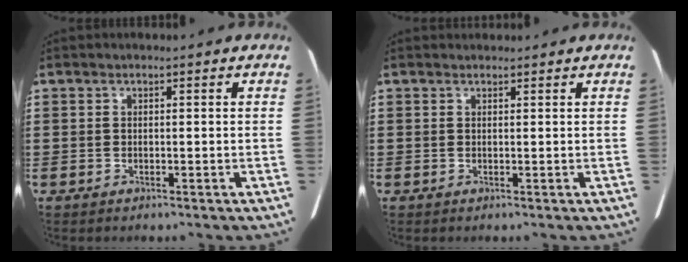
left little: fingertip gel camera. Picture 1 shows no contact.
{"total": 0.6, "force": [0.6, 0.2, 0.0], "torque": [0.000, 0.001, 0.012]}